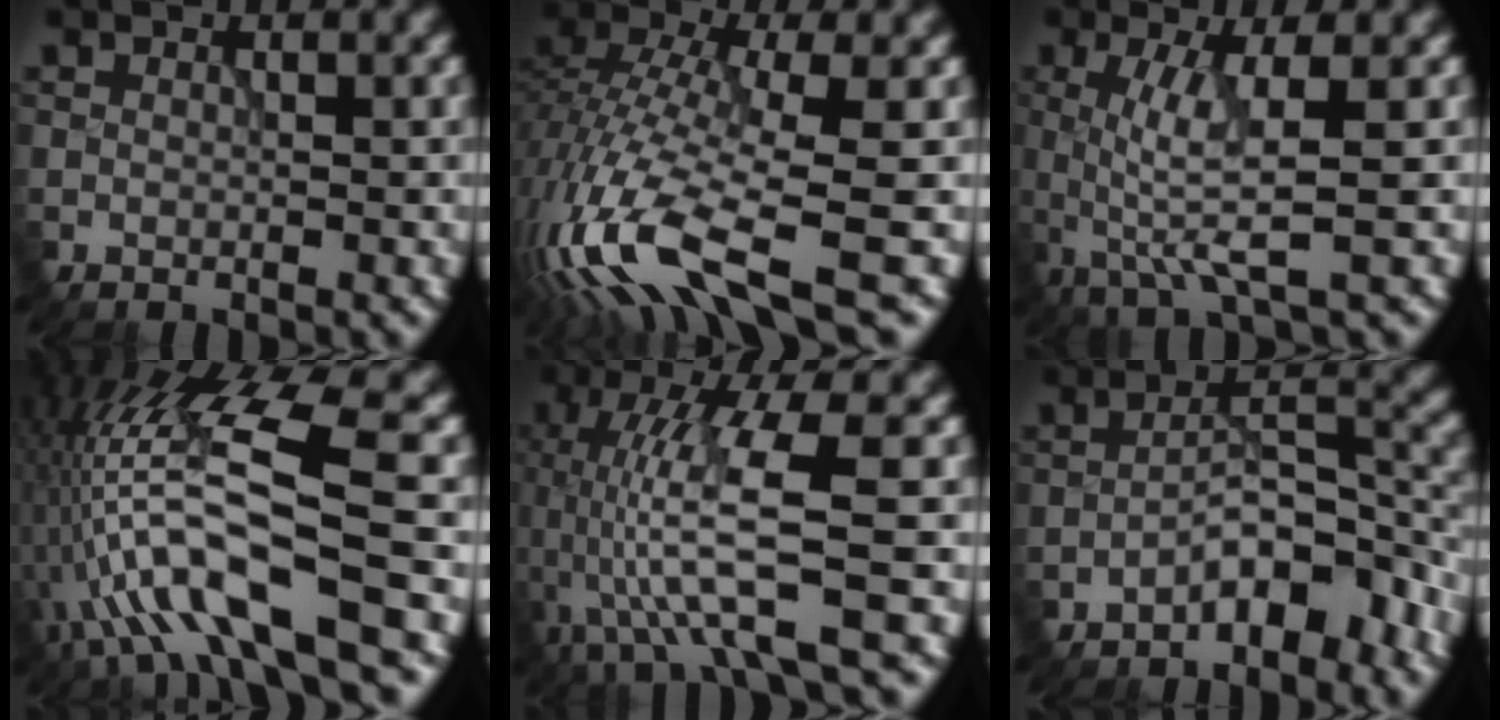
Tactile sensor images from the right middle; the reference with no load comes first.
{"total": 13.2, "force": [-6.0, 4.1, 11.1], "torque": [-0.243, -0.005, -0.111]}
{"total": 5.0, "force": [0.1, 0.8, 4.9], "torque": [-0.100, 0.000, 0.005]}
{"total": 12.2, "force": [-4.1, 2.8, 11.1], "torque": [-0.211, 0.016, -0.064]}
{"total": 8.7, "force": [-1.5, 1.6, 8.4], "torque": [-0.169, 0.001, -0.026]}
{"total": 5.0, "force": [-3.1, 1.7, 3.6], "torque": [-0.051, 0.020, -0.055]}